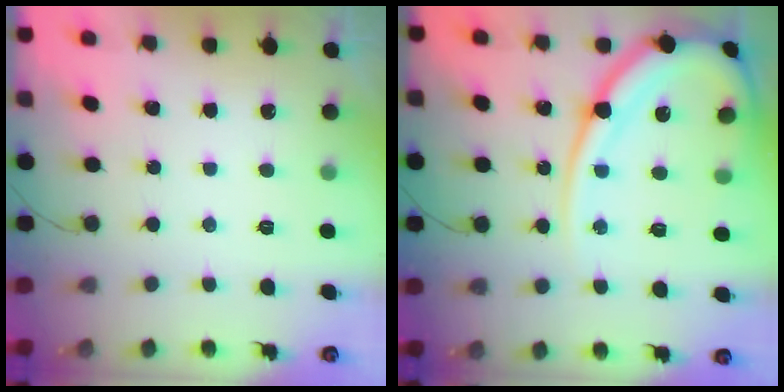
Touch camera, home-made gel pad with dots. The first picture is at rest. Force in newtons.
{"total": 16.3, "press": 16.2, "slide": 1.5}